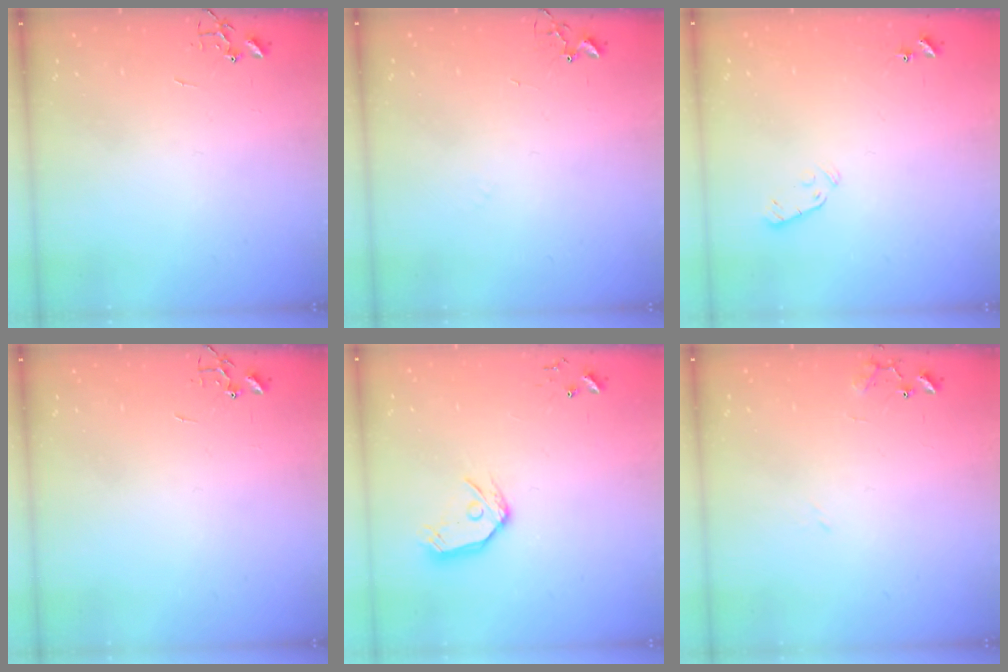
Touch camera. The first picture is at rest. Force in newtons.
{"total": 4.9, "press": 4.9, "slide": 0.5}
{"total": 3.8, "press": 3.7, "slide": 0.7}
{"total": 0.0}
{"total": 11.3, "press": 11.2, "slide": 1.4}
{"total": 9.5, "press": 9.5, "slide": 0.7}